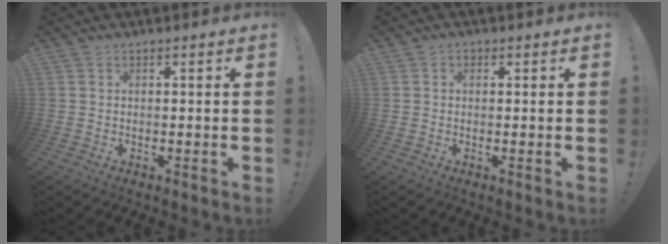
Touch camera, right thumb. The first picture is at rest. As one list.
[{"total": 0.7, "force": [0.1, 0.7, 0.3], "torque": [0.003, -0.001, 0.000]}]